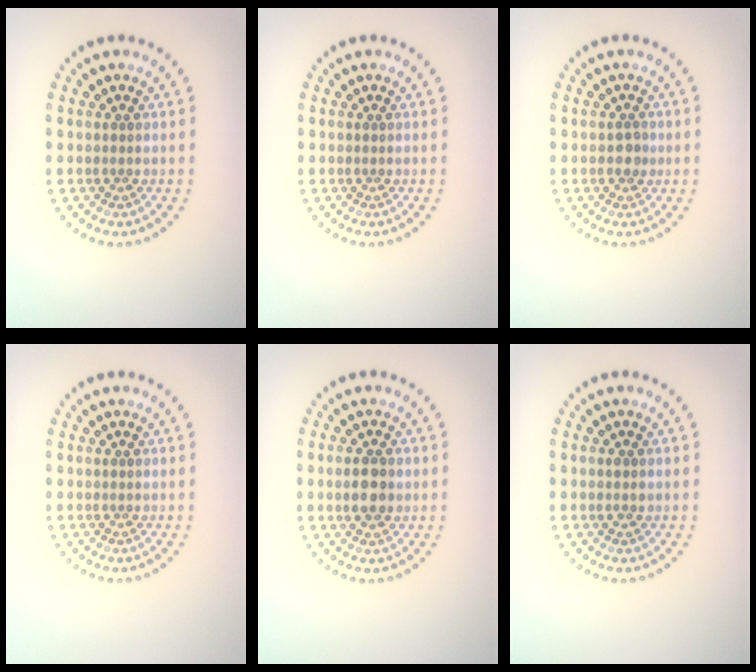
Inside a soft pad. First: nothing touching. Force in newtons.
{"total": 0.0}
{"total": 1.3, "press": 1.3, "slide": 0.3}
{"total": 0.0}
{"total": 2.6, "press": 2.6, "slide": 0.2}
{"total": 1.0, "press": 1.0, "slide": 0.1}